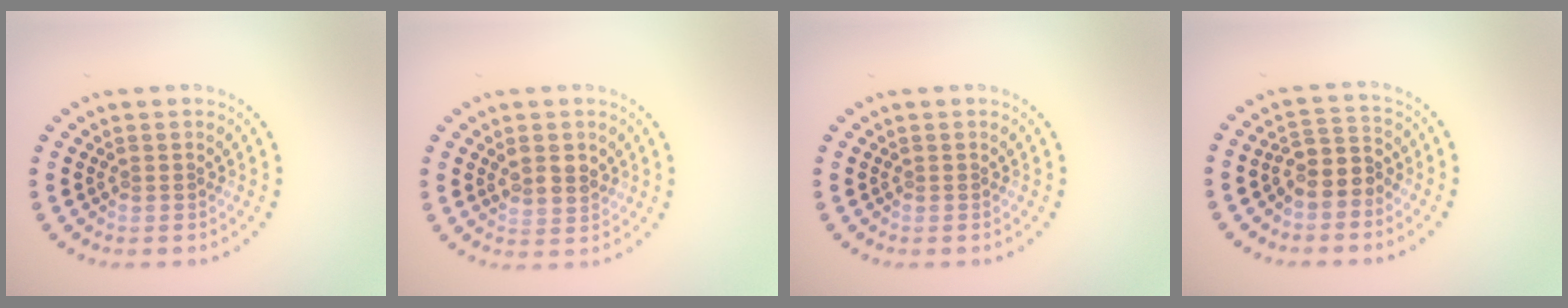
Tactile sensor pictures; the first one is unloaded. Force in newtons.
{"total": 2.2, "press": 2.1, "slide": 0.8}
{"total": 0.0}
{"total": 3.0, "press": 2.5, "slide": 1.6}